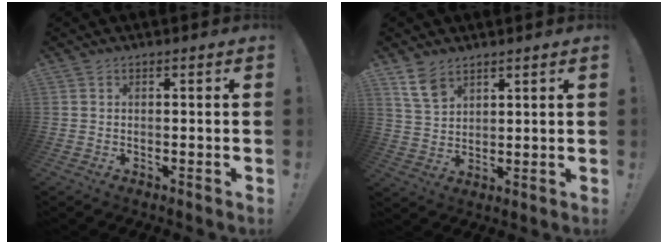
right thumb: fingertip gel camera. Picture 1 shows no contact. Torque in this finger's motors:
{"motor_torque": [-0.07, 0.01, -0.21, 0.28, 0.00]}